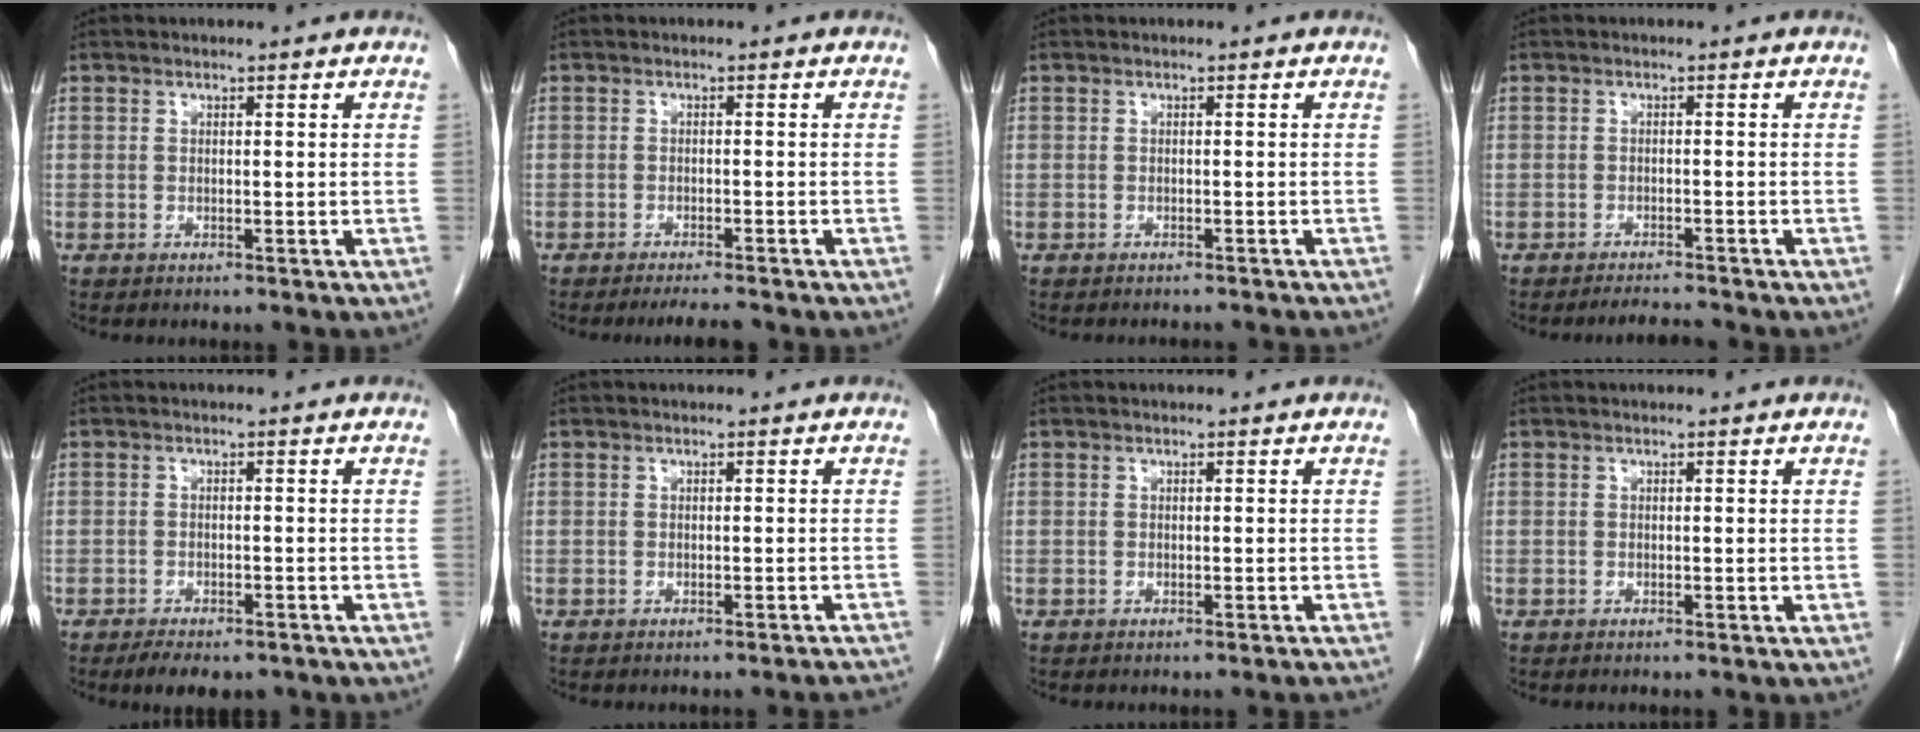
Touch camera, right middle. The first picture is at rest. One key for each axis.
{"total": 3.7, "fx": -3.3, "fy": 0.1, "fz": 1.7, "tx": -0.023, "ty": -0.009, "tz": -0.049}
{"total": 4.5, "fx": -4.2, "fy": 0.7, "fz": 1.3, "tx": -0.017, "ty": -0.010, "tz": -0.047}
{"total": 2.8, "fx": -2.7, "fy": -0.4, "fz": 0.7, "tx": -0.015, "ty": -0.013, "tz": -0.041}
{"total": 6.6, "fx": -5.2, "fy": 2.7, "fz": 3.1, "tx": -0.038, "ty": -0.004, "tz": -0.070}
{"total": 3.5, "fx": -3.4, "fy": -0.1, "fz": 0.8, "tx": -0.006, "ty": -0.012, "tz": -0.038}
{"total": 1.5, "fx": -1.5, "fy": -0.1, "fz": 0.5, "tx": -0.008, "ty": 0.000, "tz": -0.018}
{"total": 0.0}